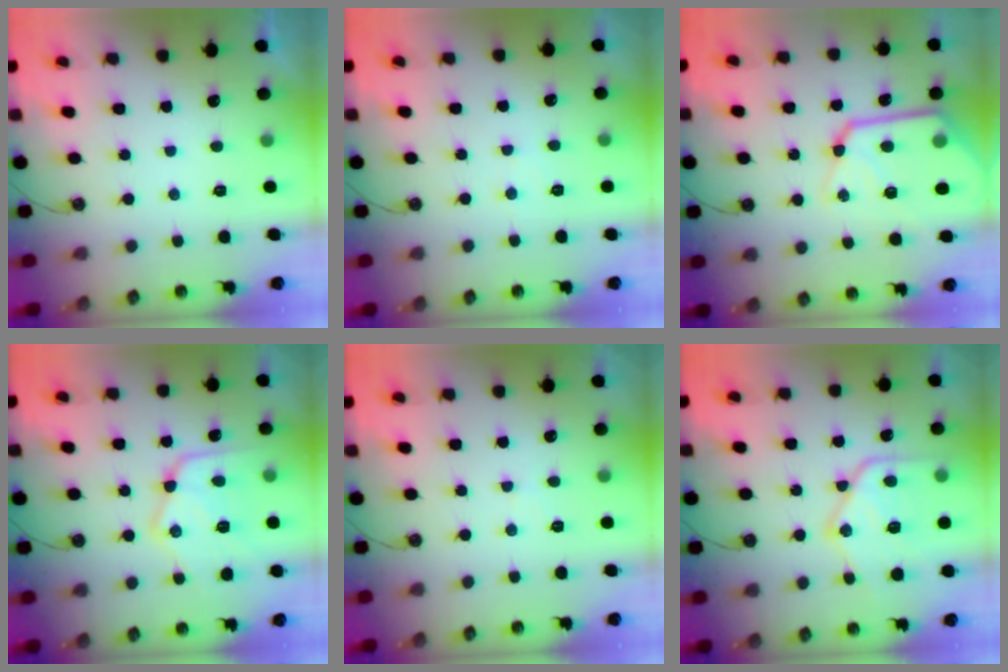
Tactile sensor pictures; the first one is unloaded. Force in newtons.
{"total": 4.2, "press": 4.1, "slide": 0.6}
{"total": 18.9, "press": 18.8, "slide": 2.0}
{"total": 18.8, "press": 18.8, "slide": 1.7}
{"total": 3.9, "press": 3.8, "slide": 0.6}
{"total": 18.6, "press": 18.6, "slide": 1.8}